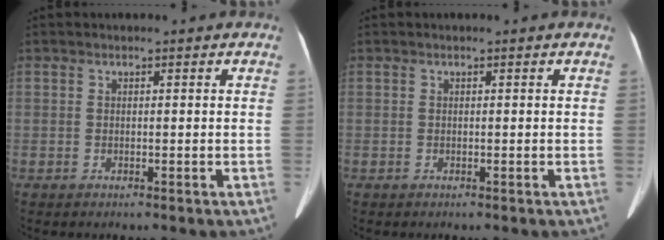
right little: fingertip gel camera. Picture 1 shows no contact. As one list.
[{"total": 0.0}]